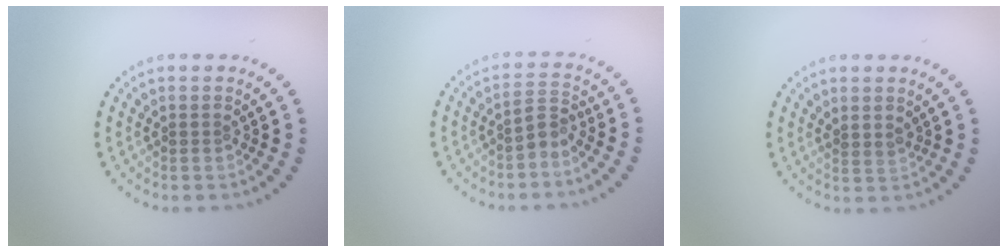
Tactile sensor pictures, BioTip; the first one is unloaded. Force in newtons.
{"total": 1.7, "press": 1.4, "slide": 1.0}
{"total": 1.0, "press": 0.7, "slide": 0.7}